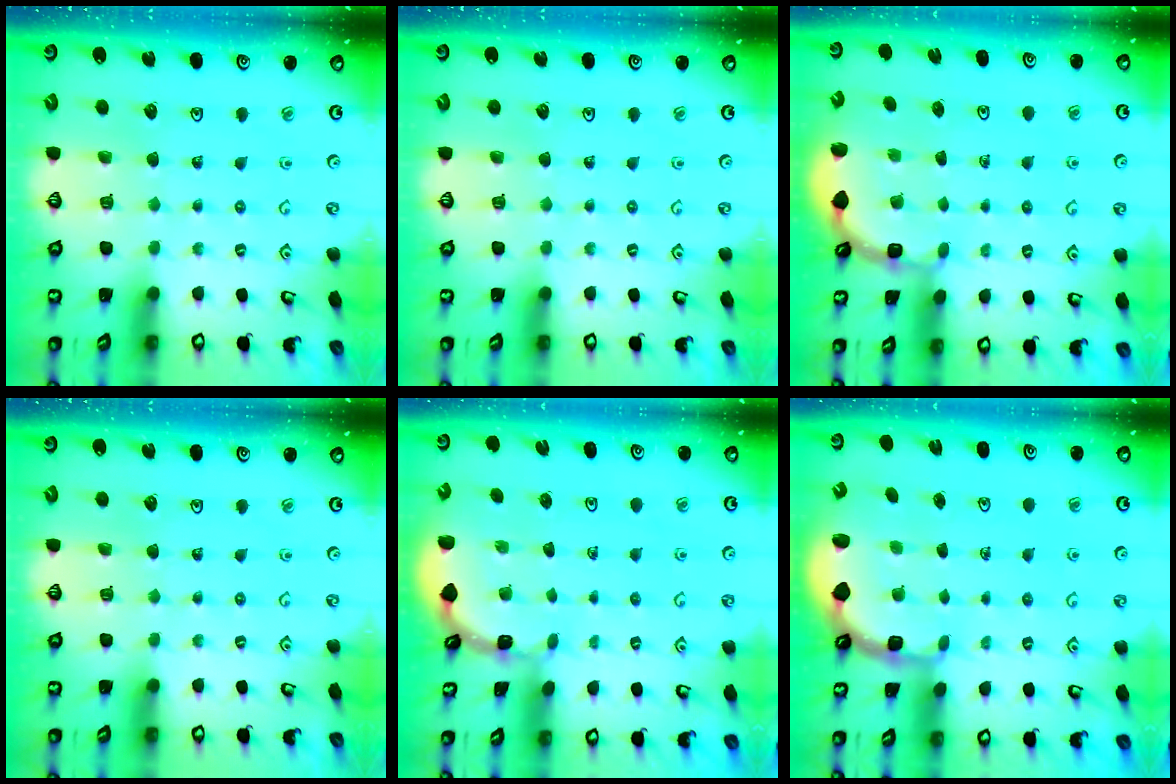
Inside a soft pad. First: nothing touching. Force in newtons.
{"total": 0.0}
{"total": 1.9, "press": 1.9, "slide": 0.3}
{"total": 0.0}
{"total": 1.3, "press": 1.3, "slide": 0.1}
{"total": 2.4, "press": 1.6, "slide": 1.8}